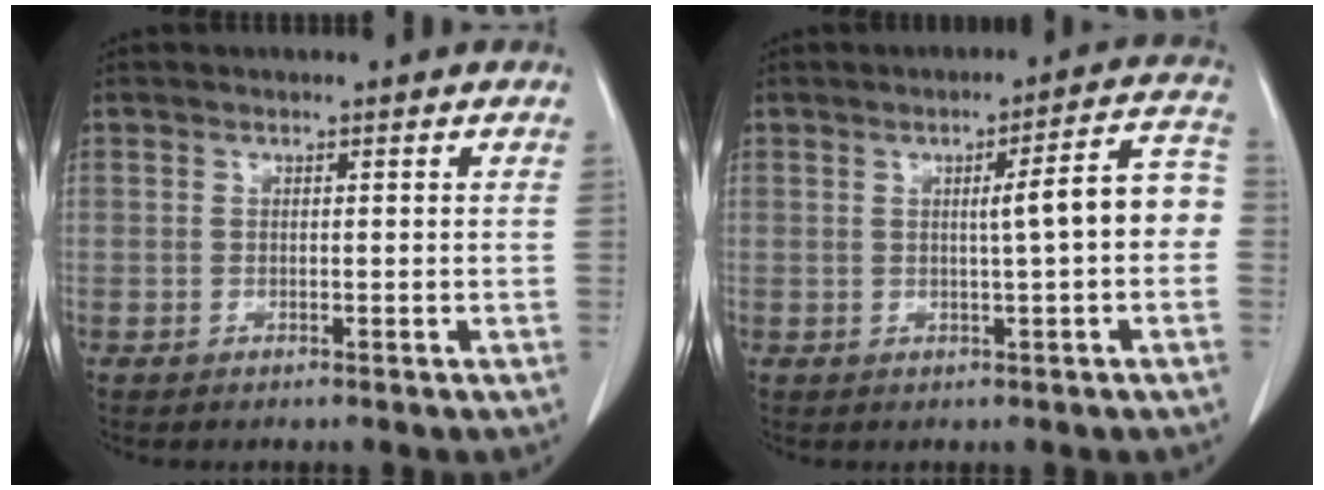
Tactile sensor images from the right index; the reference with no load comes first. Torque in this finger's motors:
{"motor_torque": [0.24, 0.02, 0.17, 0.04]}